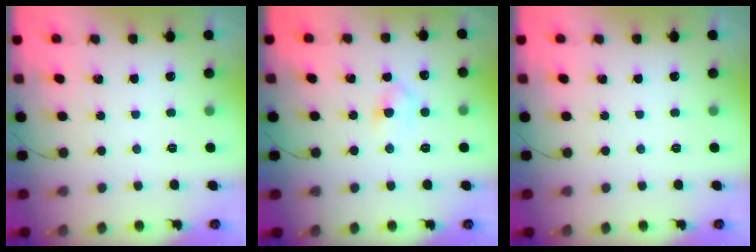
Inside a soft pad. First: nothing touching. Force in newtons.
{"total": 3.9, "press": 3.6, "slide": 1.4}
{"total": 0.0}